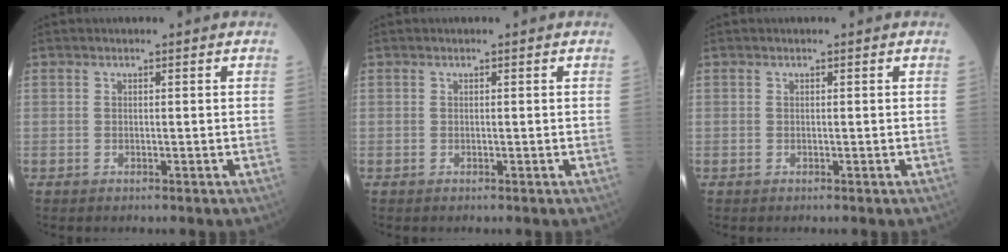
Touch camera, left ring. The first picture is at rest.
{"total": 0.0}
{"total": 0.0}